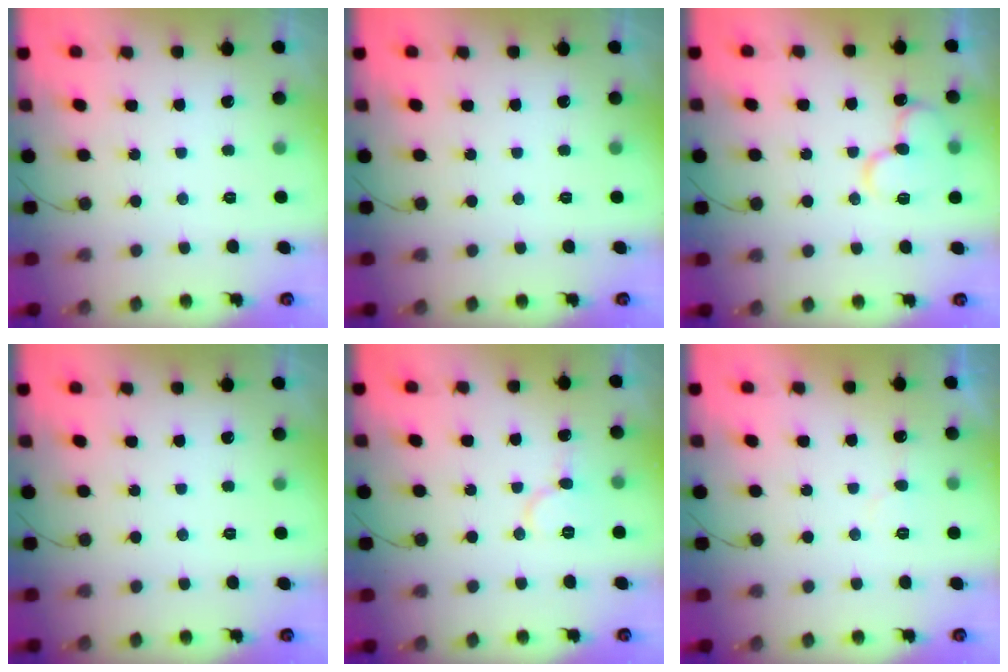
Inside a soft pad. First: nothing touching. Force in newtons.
{"total": 0.0}
{"total": 13.3, "press": 13.3, "slide": 1.6}
{"total": 0.0}
{"total": 8.3, "press": 8.2, "slide": 0.7}
{"total": 3.6, "press": 3.5, "slide": 0.3}